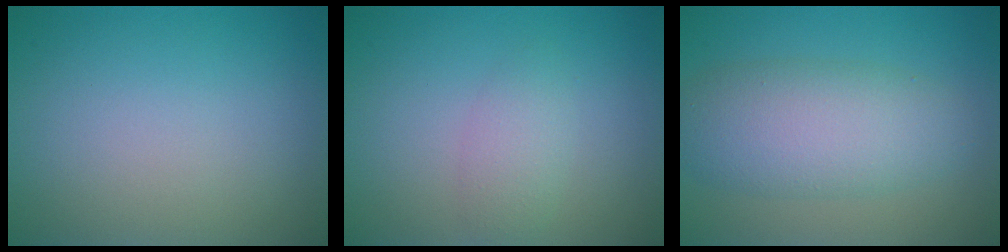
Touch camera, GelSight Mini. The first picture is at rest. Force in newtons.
{"total": 1.9, "press": 1.9, "slide": 0.1}
{"total": 6.2, "press": 6.2, "slide": 0.2}